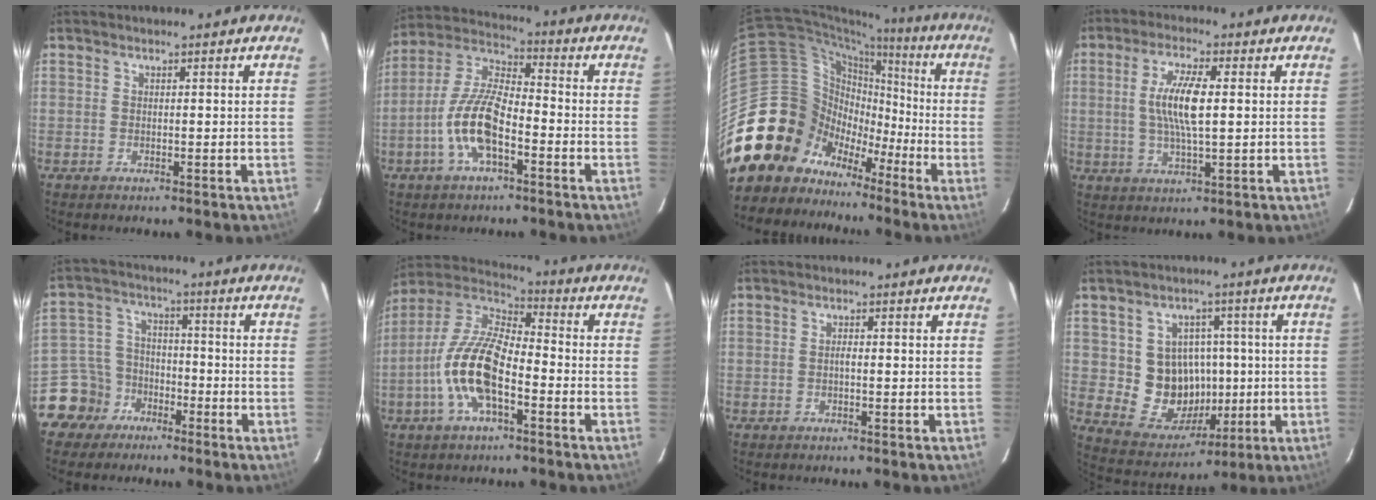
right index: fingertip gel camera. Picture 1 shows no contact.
{"total": 12.1, "force": [-4.8, 4.4, 10.2], "torque": [-0.219, 0.004, -0.092]}
{"total": 20.5, "force": [-9.8, 16.9, 6.3], "torque": [-0.155, 0.056, -0.155]}
{"total": 8.6, "force": [0.9, 1.8, 8.3], "torque": [-0.161, 0.002, 0.019]}
{"total": 9.0, "force": [-5.9, 6.7, 0.9], "torque": [-0.039, 0.031, -0.105]}
{"total": 14.7, "force": [-5.0, 5.7, 12.6], "torque": [-0.257, 0.001, -0.101]}
{"total": 0.8, "force": [-0.2, 0.2, 0.8], "torque": [-0.014, 0.004, -0.003]}
{"total": 12.2, "force": [0.0, 11.3, 4.6], "torque": [-0.096, 0.015, 0.021]}